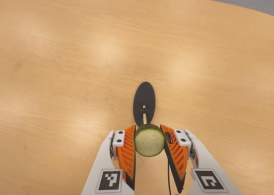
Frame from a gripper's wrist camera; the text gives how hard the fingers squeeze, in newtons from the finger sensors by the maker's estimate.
{"total": 11.4, "left": 10.0, "right": 12.9}